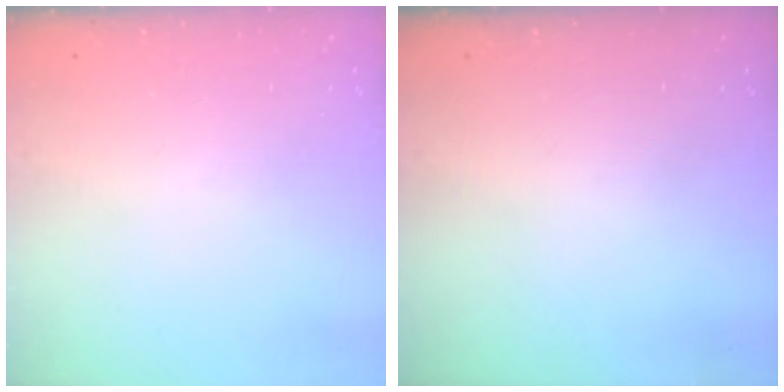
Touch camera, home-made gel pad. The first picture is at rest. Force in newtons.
{"total": 0.0}